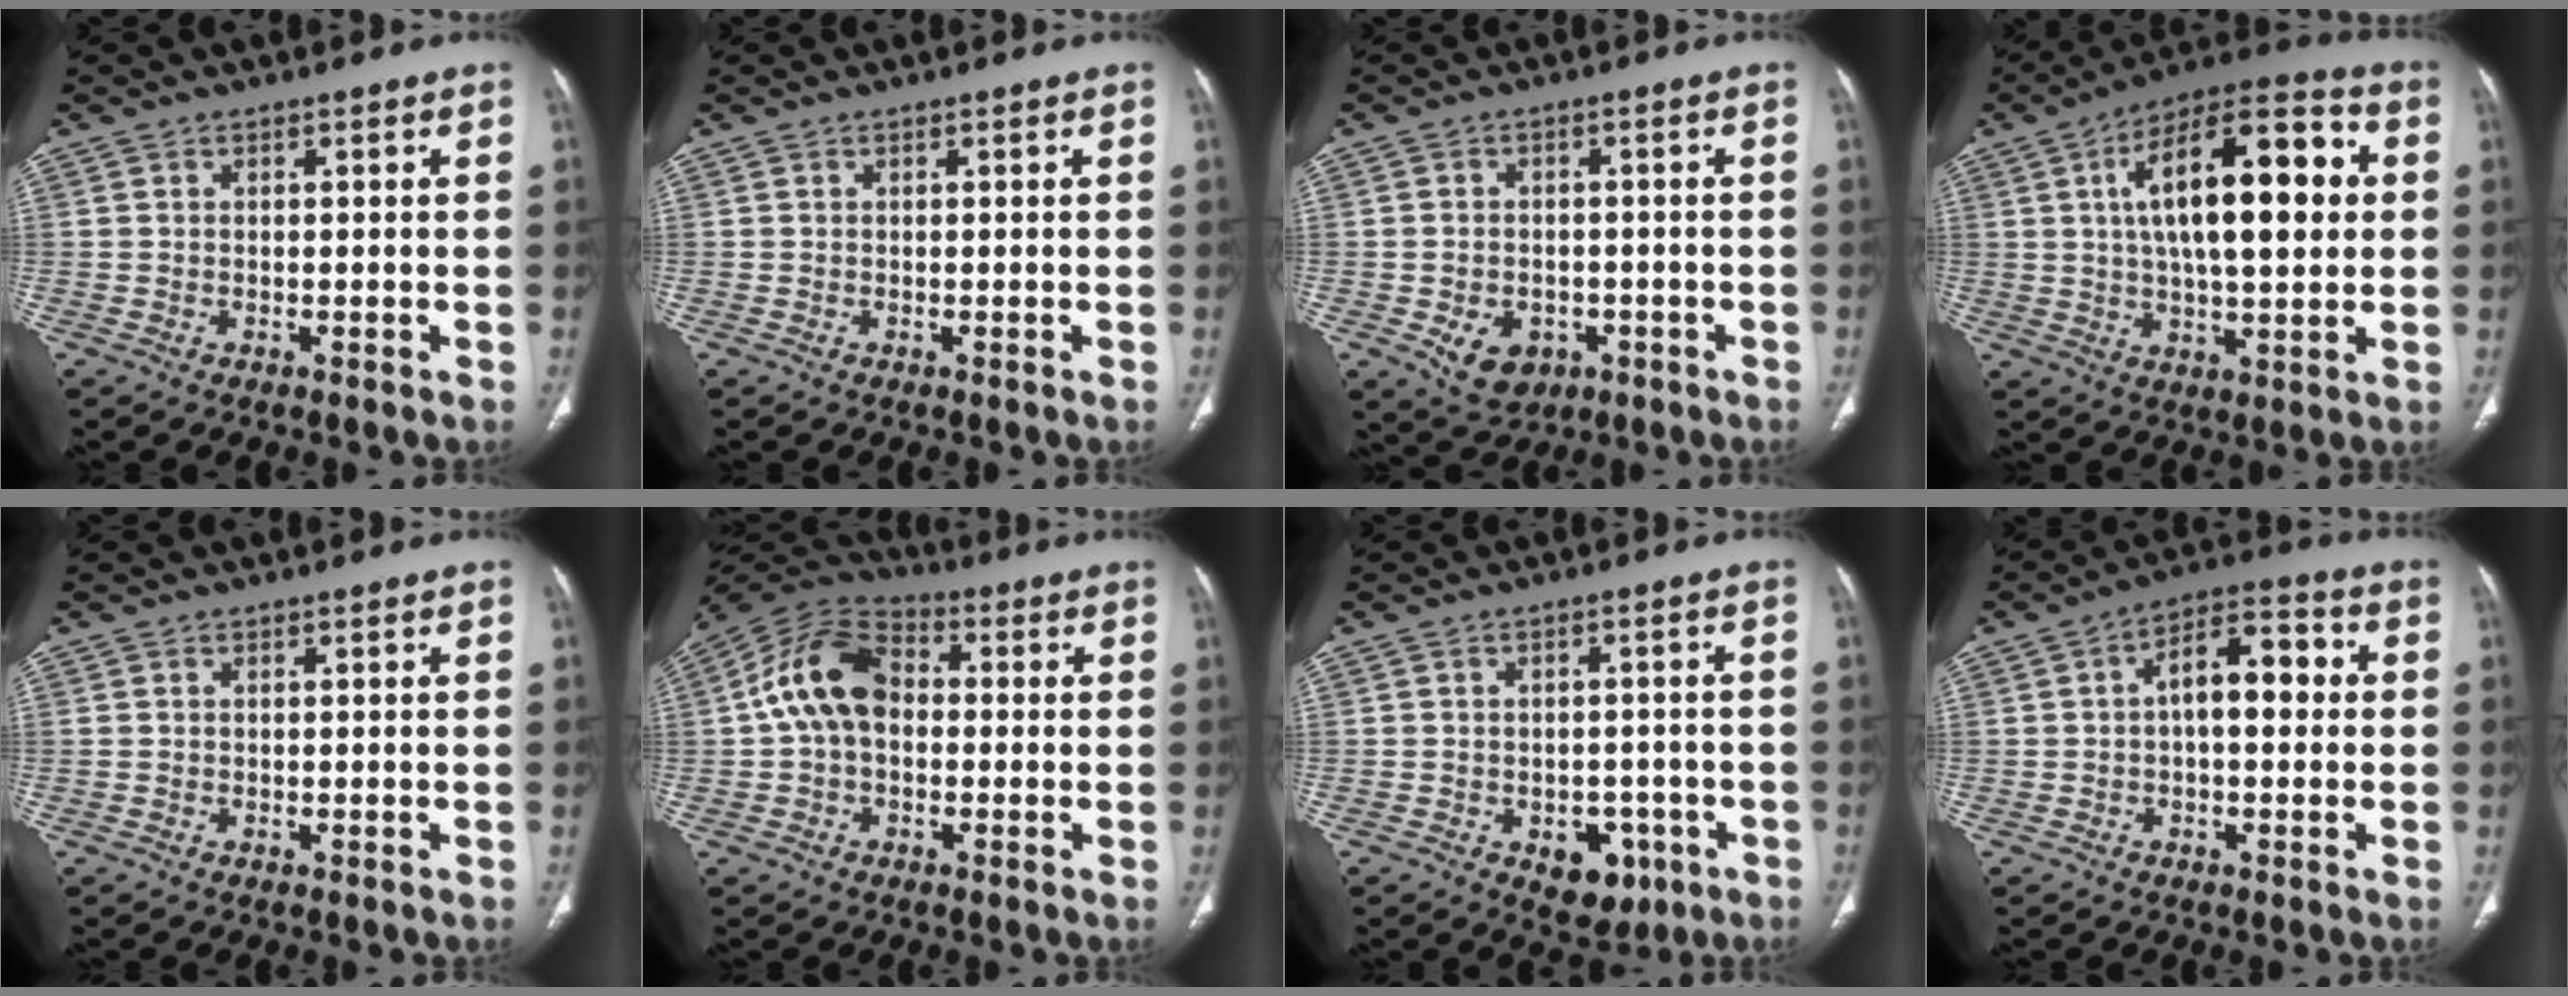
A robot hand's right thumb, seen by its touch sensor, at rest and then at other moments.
{"total": 0.0}
{"total": 7.2, "force": [-2.7, 5.5, 3.8], "torque": [-0.050, 0.016, -0.026]}
{"total": 21.2, "force": [3.9, 8.5, 19.1], "torque": [-0.283, 0.019, 0.052]}
{"total": 0.0}
{"total": 12.5, "force": [0.4, 8.6, 9.1], "torque": [-0.164, 0.032, -0.006]}
{"total": 7.1, "force": [-3.0, 4.8, 4.3], "torque": [-0.026, 0.015, -0.028]}
{"total": 9.9, "force": [0.8, 5.0, 8.5], "torque": [-0.119, 0.032, 0.004]}